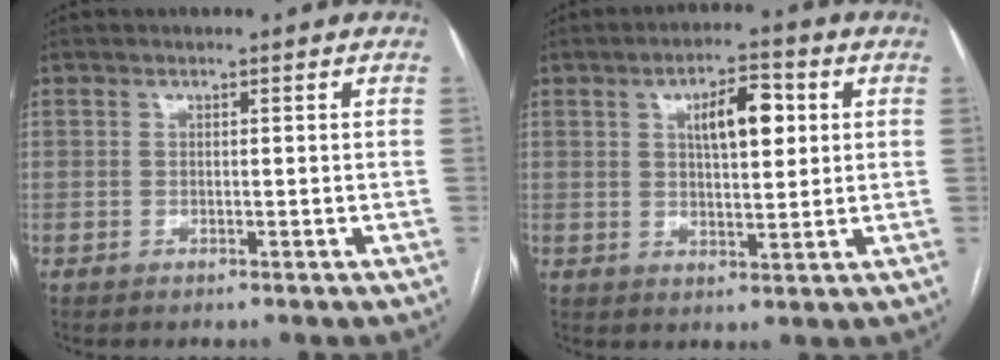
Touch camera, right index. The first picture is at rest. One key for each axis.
{"total": 7.4, "fx": 2.3, "fy": 2.6, "fz": 6.6, "tx": -0.106, "ty": 0.013, "tz": 0.038}